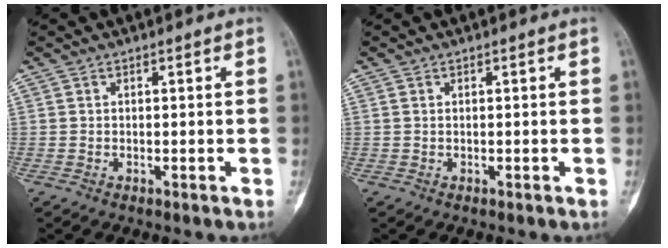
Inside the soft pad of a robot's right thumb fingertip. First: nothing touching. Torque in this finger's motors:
{"motor_torque": [-0.01, 0.15, 0.07, 0.13, 0.01]}